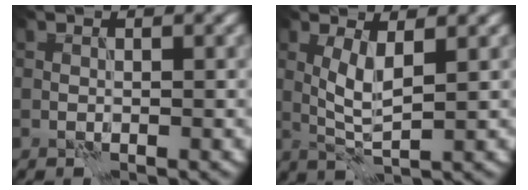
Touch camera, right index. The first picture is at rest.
{"total": 3.1, "force": [0.8, 0.6, 2.9], "torque": [-0.062, -0.002, 0.018]}